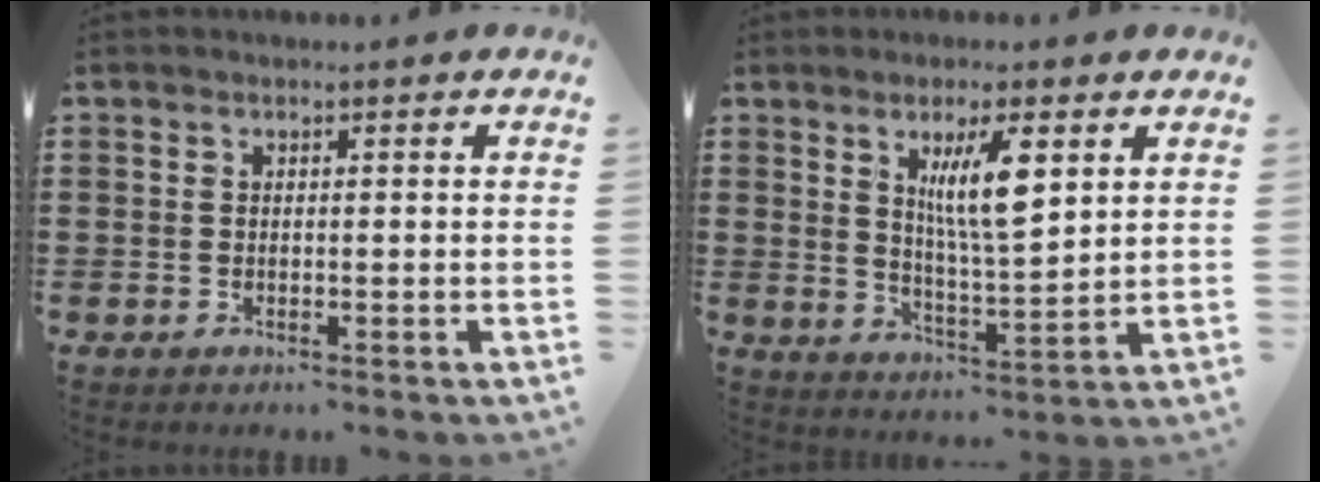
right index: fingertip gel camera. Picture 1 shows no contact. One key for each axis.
{"total": 8.0, "fx": 3.3, "fy": 1.8, "fz": 7.1, "tx": -0.129, "ty": -0.001, "tz": 0.051}